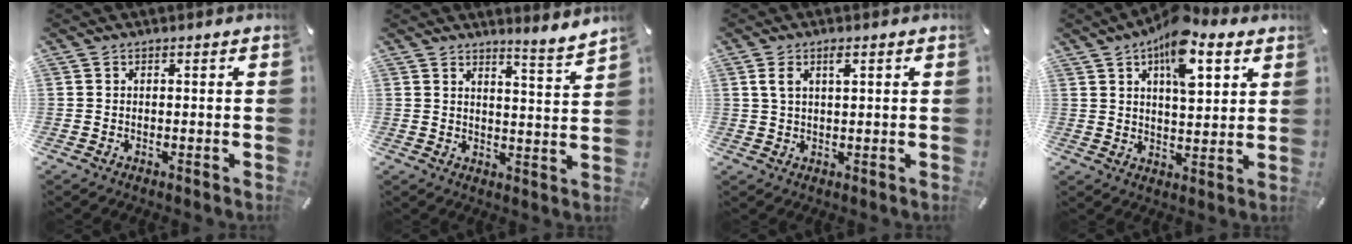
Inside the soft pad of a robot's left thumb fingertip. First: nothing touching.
{"total": 4.6, "force": [4.3, -0.2, 1.5], "torque": [-0.027, -0.043, 0.071]}
{"total": 3.5, "force": [1.4, 1.5, 2.9], "torque": [-0.068, 0.004, 0.021]}
{"total": 13.8, "force": [7.3, 6.6, 9.6], "torque": [-0.135, -0.027, 0.122]}